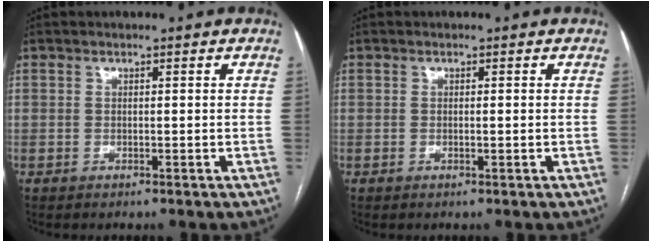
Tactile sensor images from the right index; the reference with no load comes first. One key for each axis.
{"total": 0.5, "fx": -0.1, "fy": 0.0, "fz": 0.5, "tx": -0.010, "ty": -0.001, "tz": 0.000}